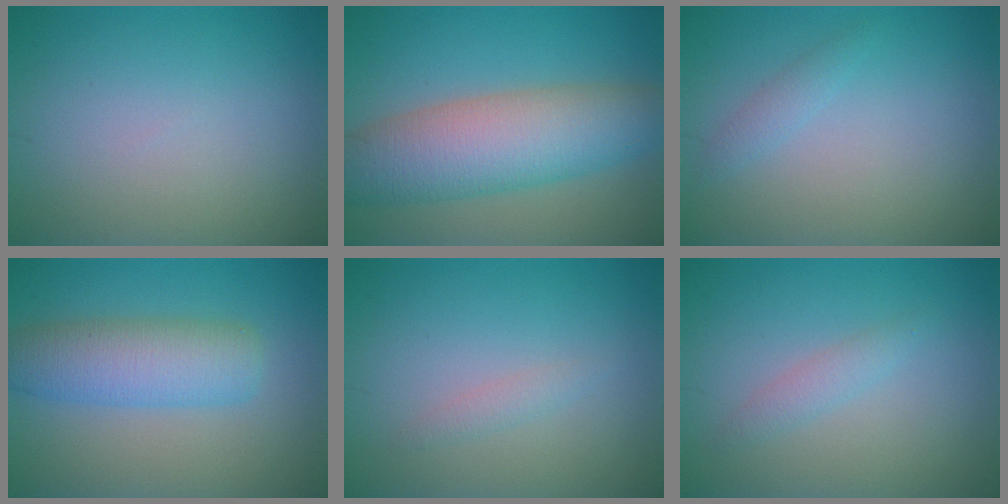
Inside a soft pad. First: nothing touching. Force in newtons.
{"total": 8.8, "press": 8.8, "slide": 0.4}
{"total": 1.1, "press": 1.1, "slide": 0.1}
{"total": 5.6, "press": 5.6, "slide": 0.1}
{"total": 1.0, "press": 1.0, "slide": 0.1}
{"total": 1.3, "press": 1.3, "slide": 0.0}